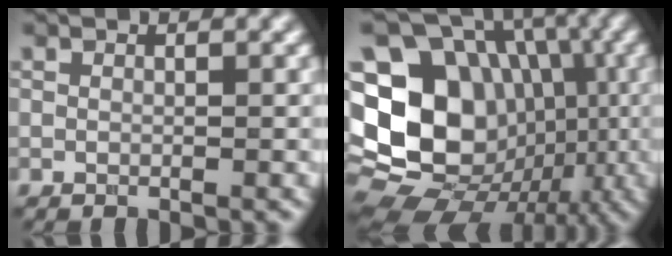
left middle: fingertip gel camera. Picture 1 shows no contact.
{"total": 20.9, "force": [-1.6, 17.6, 11.1], "torque": [-0.188, 0.006, -0.047]}